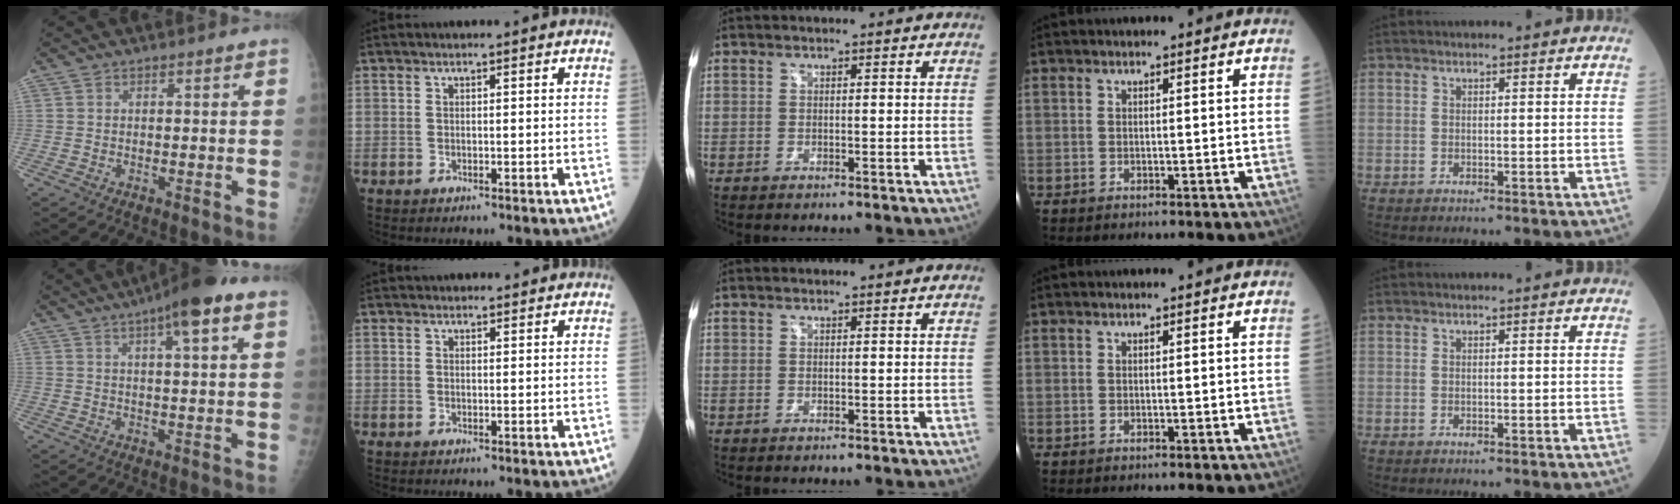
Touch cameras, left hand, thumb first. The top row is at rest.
{"thumb": {"total": 10.5, "force": [5.4, 1.9, 8.8], "torque": [-0.132, 0.005, 0.076]}, "index": {"total": 4.8, "force": [4.5, 1.1, 0.9], "torque": [-0.005, 0.031, 0.056]}}